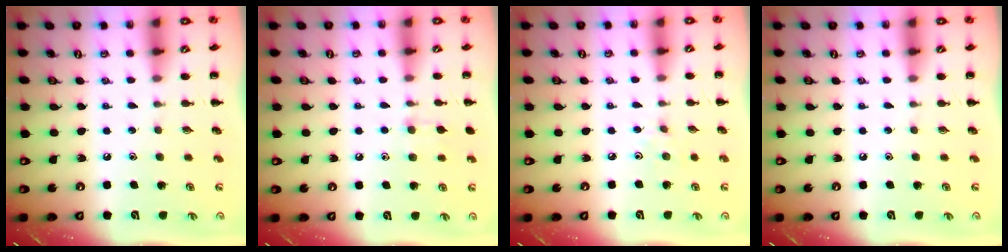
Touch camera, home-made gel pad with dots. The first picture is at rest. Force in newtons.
{"total": 7.0, "press": 6.5, "slide": 2.4}
{"total": 2.7, "press": 2.5, "slide": 0.9}
{"total": 0.0}